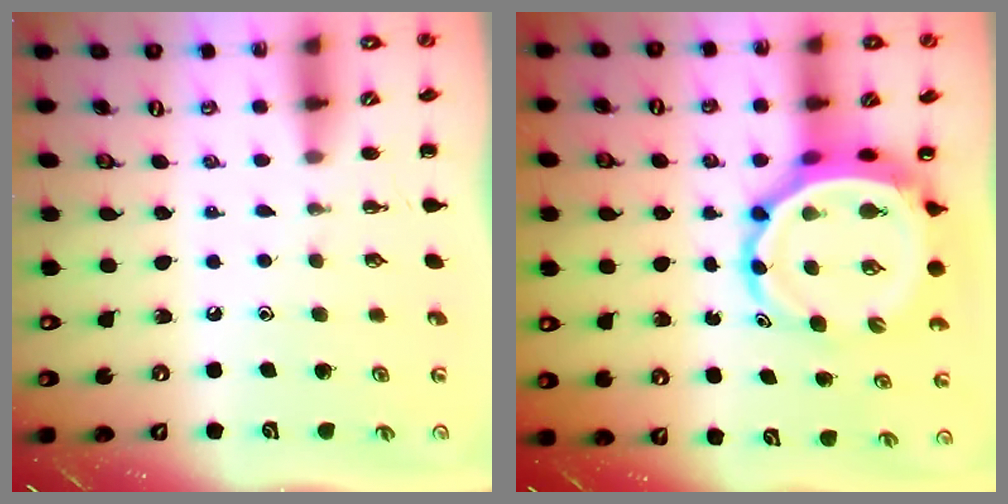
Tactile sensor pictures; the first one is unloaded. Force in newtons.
{"total": 8.8, "press": 8.2, "slide": 3.0}